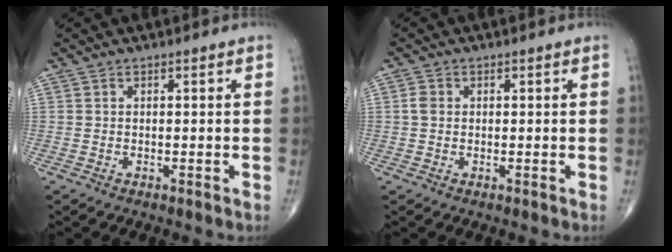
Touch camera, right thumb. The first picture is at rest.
{"total": 1.8, "force": [0.2, 1.4, 1.0], "torque": [-0.020, 0.004, 0.002]}